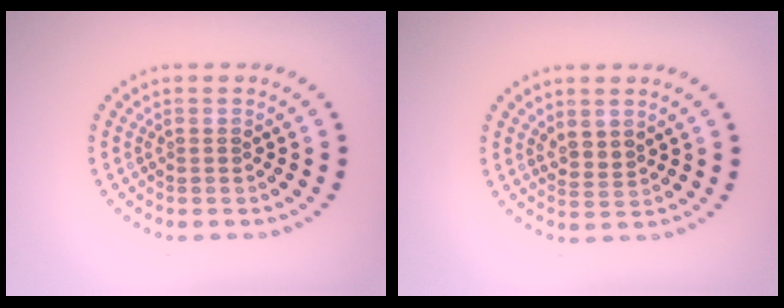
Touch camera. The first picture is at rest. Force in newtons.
{"total": 1.7, "press": 1.3, "slide": 1.1}